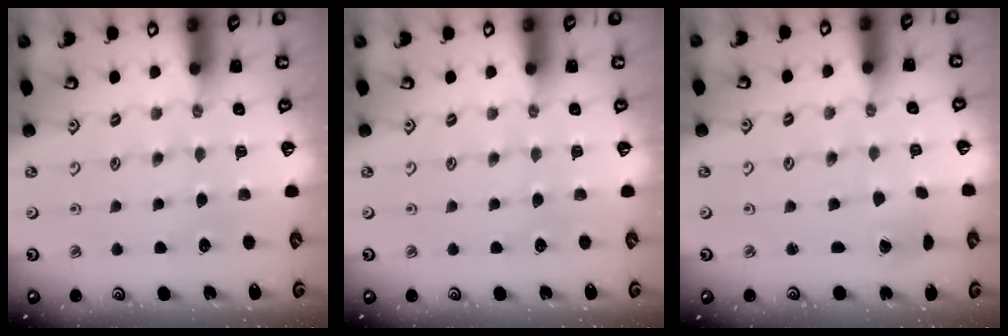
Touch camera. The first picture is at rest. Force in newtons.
{"total": 0.0}
{"total": 1.2, "press": 1.2, "slide": 0.1}